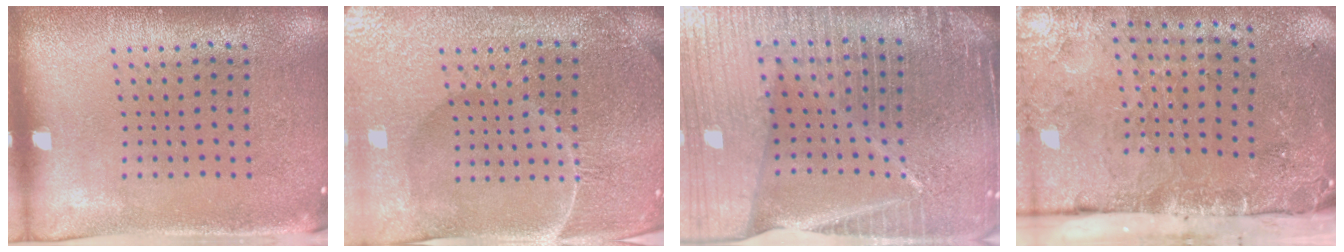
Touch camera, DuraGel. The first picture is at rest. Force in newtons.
{"total": 4.8, "press": 4.5, "slide": 1.7}
{"total": 7.2, "press": 6.2, "slide": 3.8}
{"total": 4.9, "press": 3.7, "slide": 3.2}